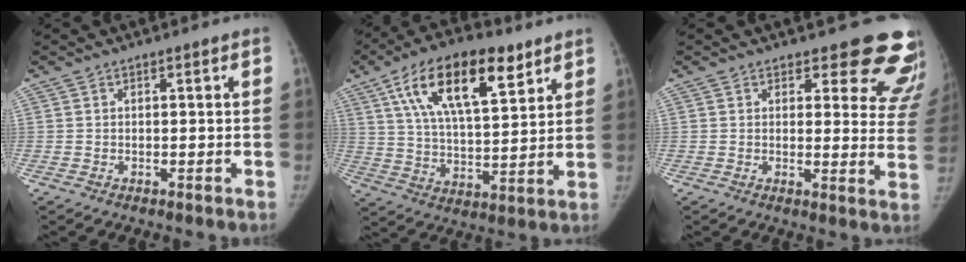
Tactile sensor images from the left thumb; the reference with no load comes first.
{"total": 19.1, "force": [9.7, 8.1, 14.3], "torque": [-0.218, -0.024, 0.171]}
{"total": 14.2, "force": [12.2, 5.5, 4.7], "torque": [0.006, -0.094, 0.110]}